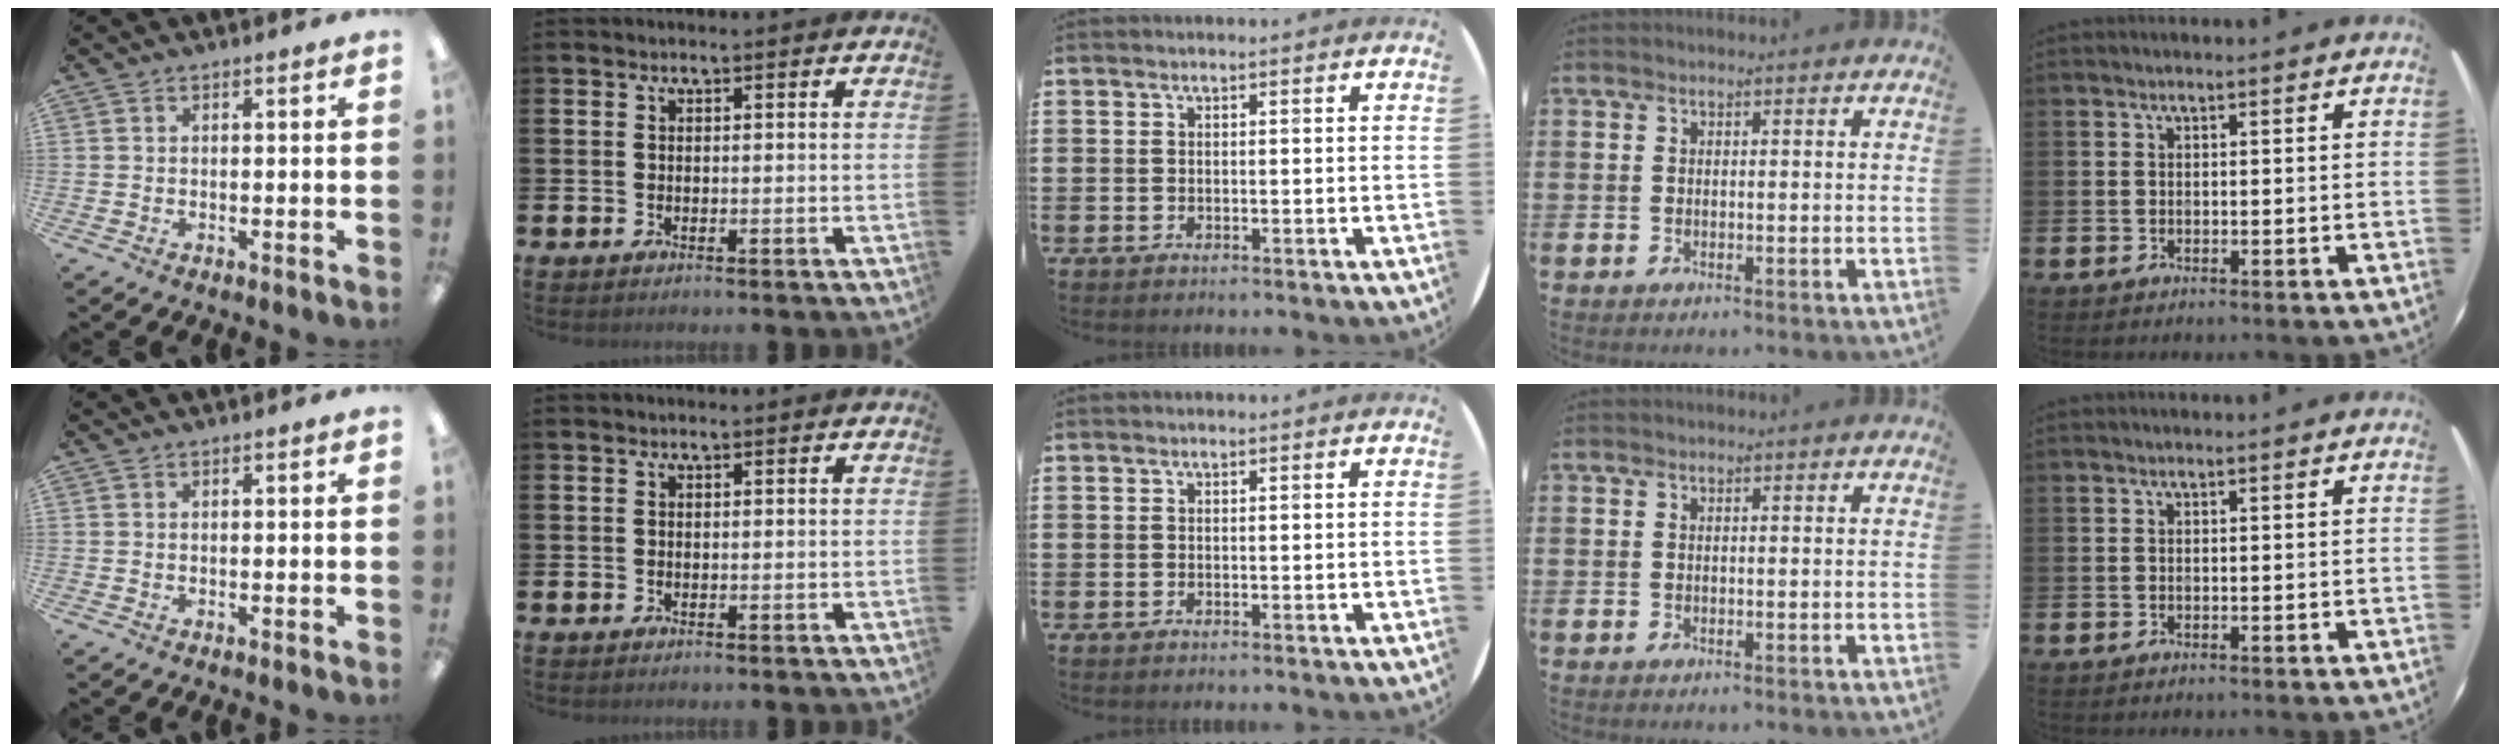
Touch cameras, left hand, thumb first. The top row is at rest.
{}